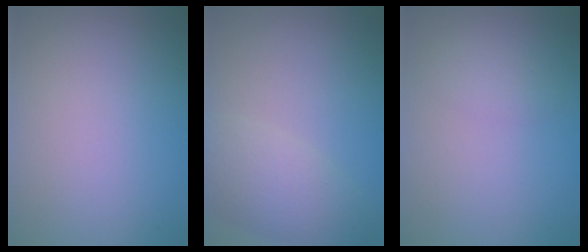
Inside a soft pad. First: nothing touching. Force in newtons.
{"total": 4.3, "press": 4.3, "slide": 0.3}
{"total": 1.2, "press": 1.2, "slide": 0.1}